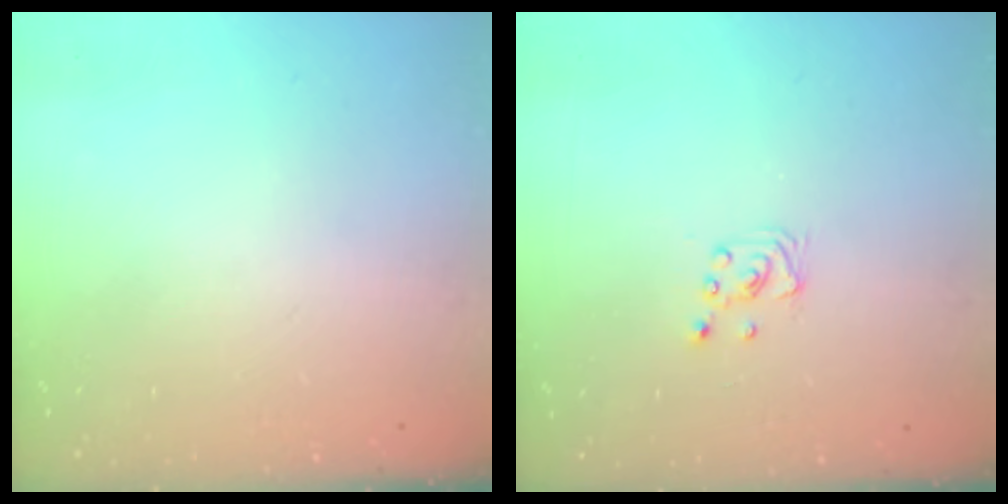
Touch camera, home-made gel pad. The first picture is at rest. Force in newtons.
{"total": 2.1, "press": 2.1, "slide": 0.2}